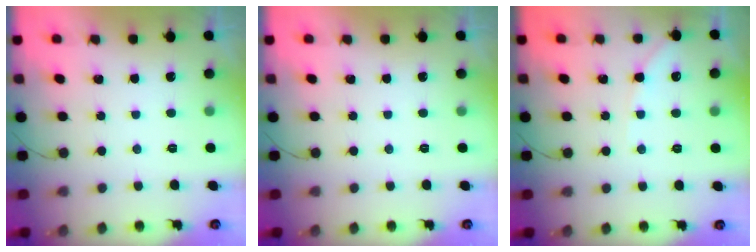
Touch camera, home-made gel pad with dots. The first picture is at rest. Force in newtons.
{"total": 0.0}
{"total": 6.7, "press": 6.6, "slide": 0.9}